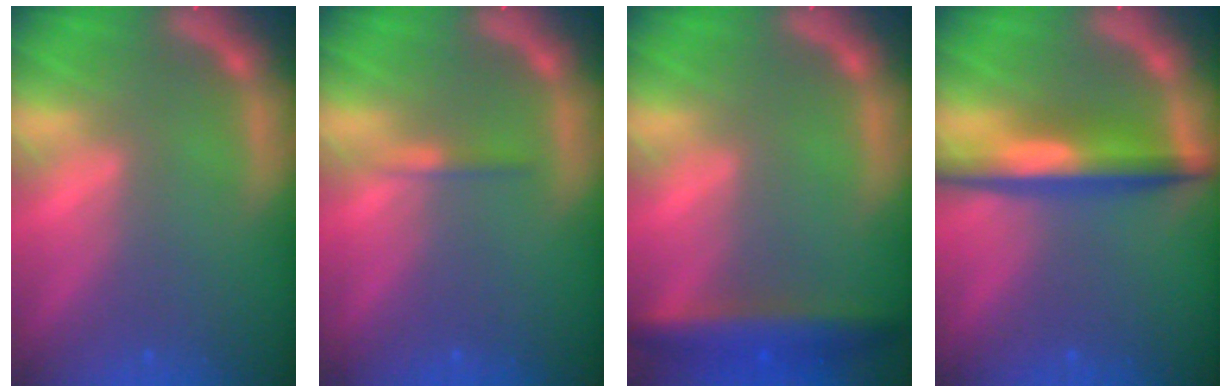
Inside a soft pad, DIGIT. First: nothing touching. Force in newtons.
{"total": 0.9}
{"total": 5.0}
{"total": 5.5}